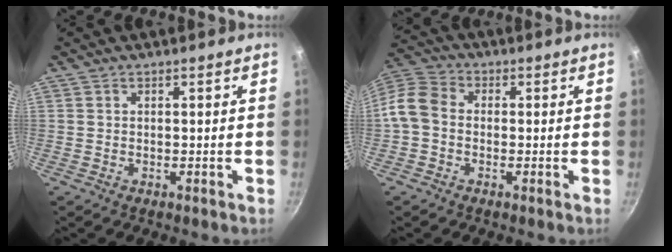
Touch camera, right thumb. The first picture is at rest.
{"total": 7.3, "force": [-1.2, 5.7, 4.4], "torque": [-0.082, 0.026, -0.044]}